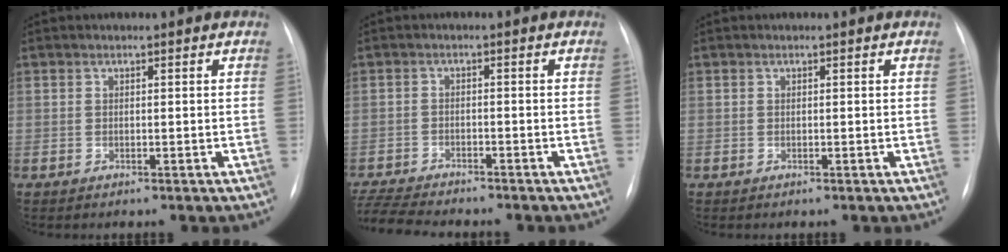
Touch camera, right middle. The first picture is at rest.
{"total": 9.2, "force": [-8.6, 1.2, 3.3], "torque": [-0.065, -0.010, -0.138]}
{"total": 0.0}